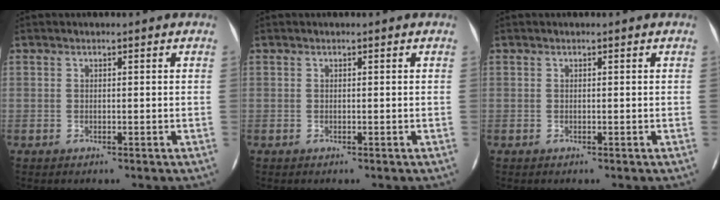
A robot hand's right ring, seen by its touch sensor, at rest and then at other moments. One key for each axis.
{"total": 0.0}
{"total": 0.0}